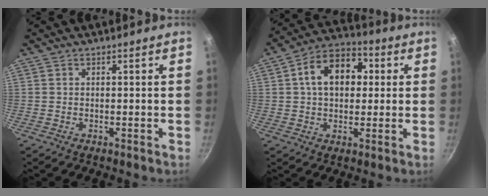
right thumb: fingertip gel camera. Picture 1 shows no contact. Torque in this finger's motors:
{"motor_torque": [0.48, 2.75, 0.94, 0.08, 0.11]}